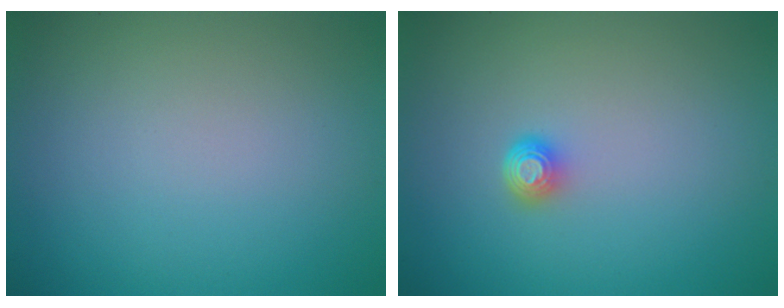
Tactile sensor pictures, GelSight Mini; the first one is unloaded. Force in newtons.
{"total": 1.5, "press": 1.1, "slide": 1.0}